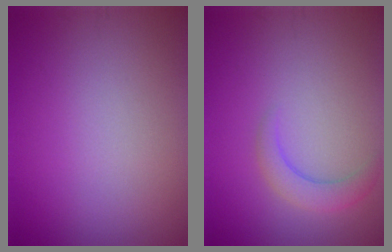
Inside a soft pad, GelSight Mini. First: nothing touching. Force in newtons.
{"total": 2.2, "press": 2.2, "slide": 0.3}